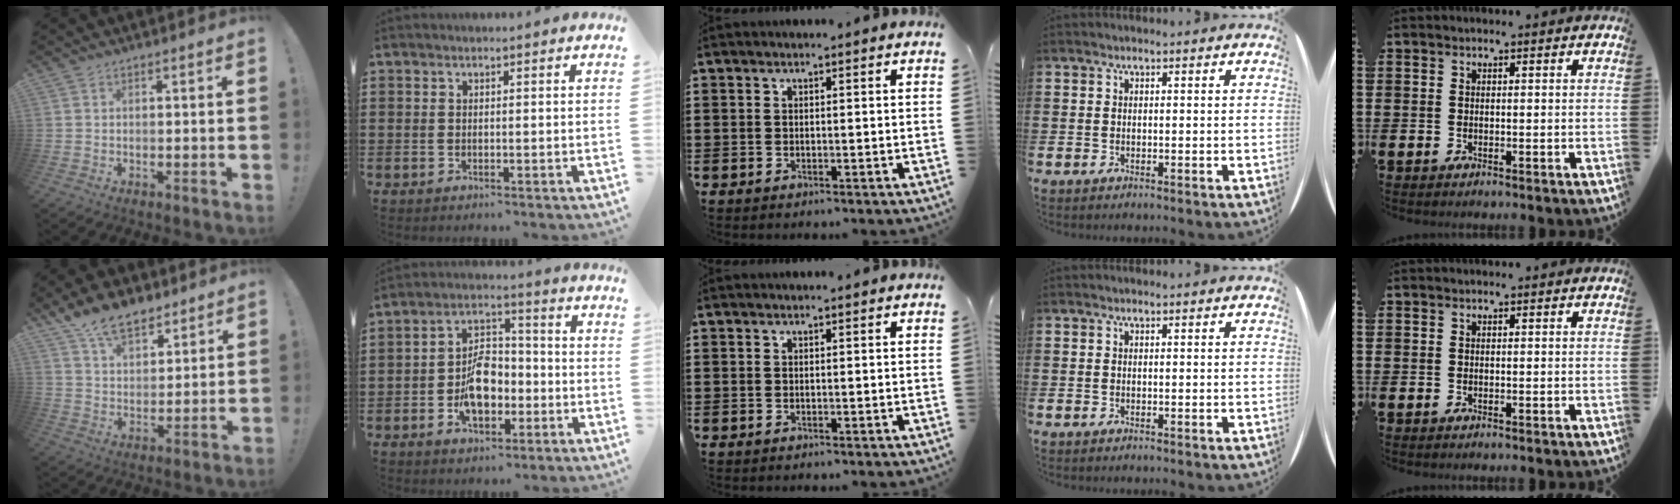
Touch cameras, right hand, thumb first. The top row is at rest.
{"thumb": {"total": 11.9, "force": [9.0, 5.9, 5.1], "torque": [-0.093, -0.054, 0.171]}, "index": {"total": 8.4, "force": [-2.3, 5.0, 6.4], "torque": [-0.121, 0.009, -0.043]}}